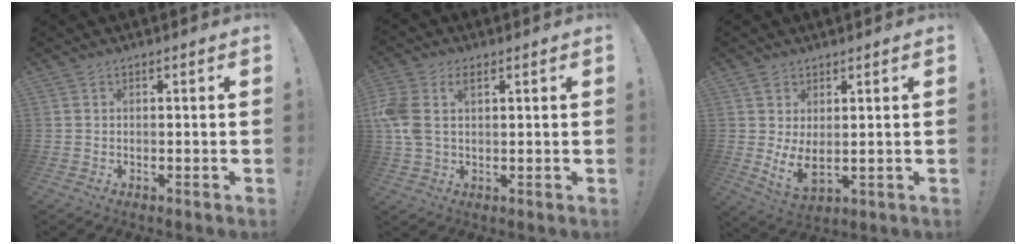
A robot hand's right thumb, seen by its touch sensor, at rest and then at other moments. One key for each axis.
{"total": 7.3, "fx": 2.1, "fy": 4.9, "fz": 5.1, "tx": -0.119, "ty": -0.004, "tz": 0.037}
{"total": 5.7, "fx": 1.9, "fy": 2.8, "fz": 4.5, "tx": -0.072, "ty": -0.024, "tz": 0.039}